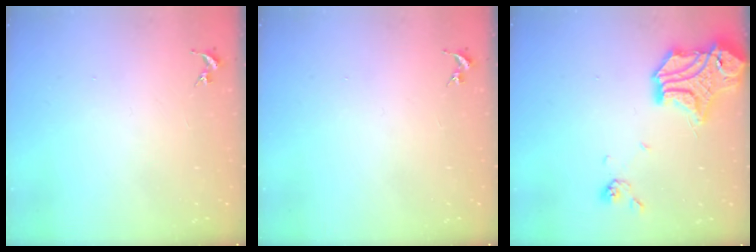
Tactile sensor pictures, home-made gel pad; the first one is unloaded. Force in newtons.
{"total": 0.0}
{"total": 18.4, "press": 18.3, "slide": 2.2}